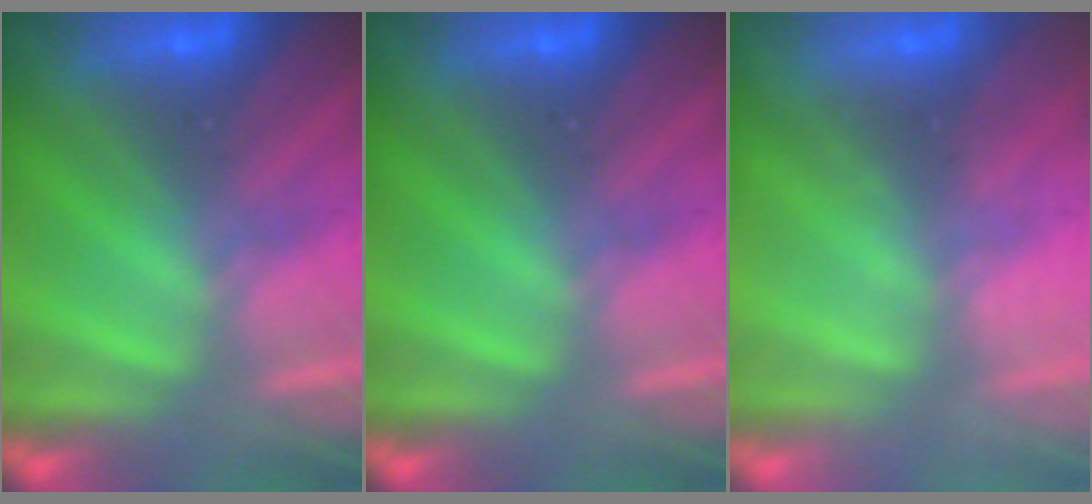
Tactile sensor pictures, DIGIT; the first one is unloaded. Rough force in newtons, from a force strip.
{"total": 0.0}
{"total": 2.1}